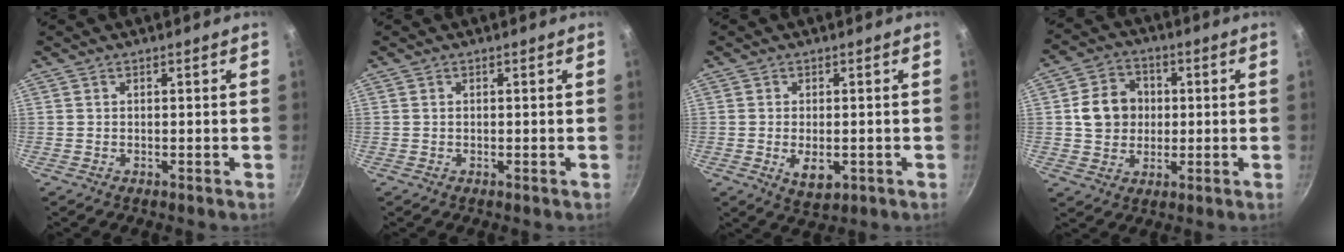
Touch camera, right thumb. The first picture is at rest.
{"total": 0.0}
{"total": 4.6, "force": [-1.0, 2.6, 3.6], "torque": [-0.058, -0.005, -0.009]}
{"total": 10.0, "force": [0.7, 8.6, 5.1], "torque": [-0.060, 0.010, 0.009]}